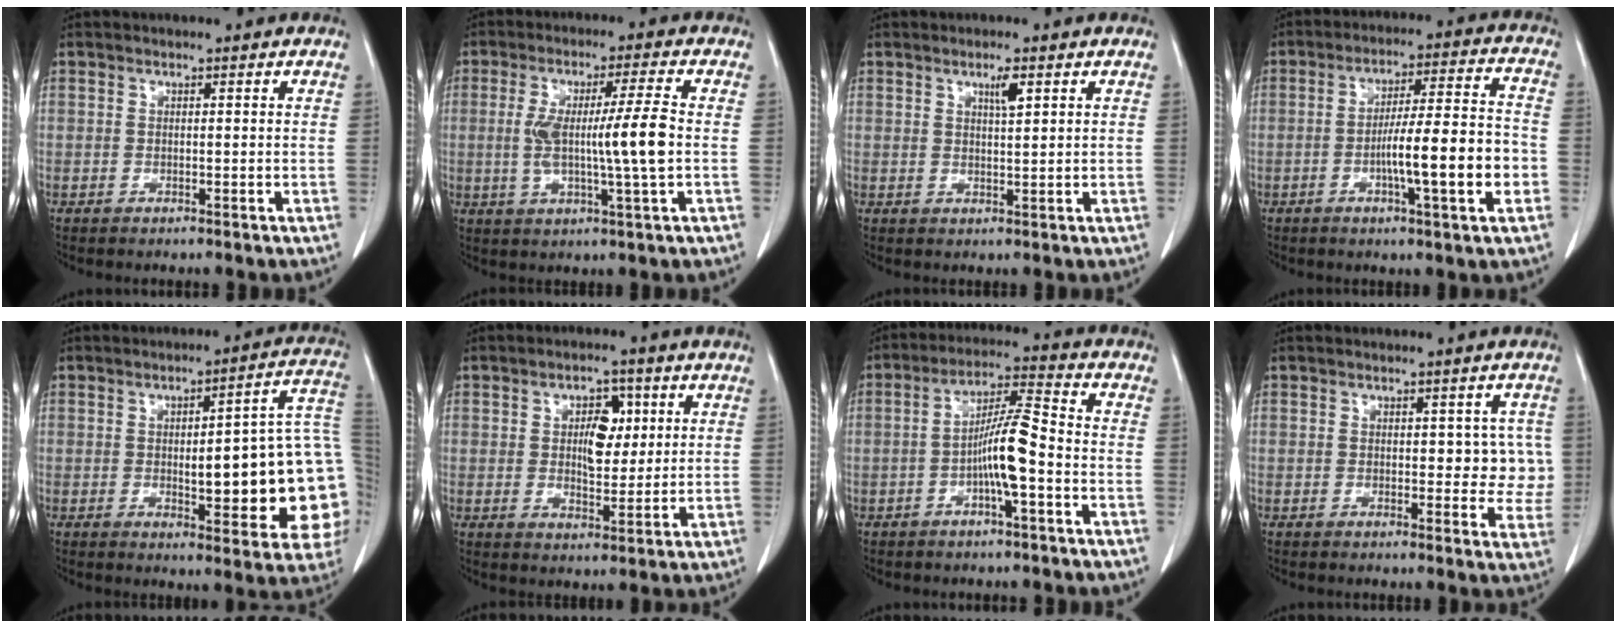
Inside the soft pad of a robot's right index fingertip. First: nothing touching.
{"total": 10.1, "force": [-0.3, -0.3, 10.1], "torque": [-0.188, 0.003, -0.005]}
{"total": 2.4, "force": [1.3, 0.2, 2.0], "torque": [-0.037, -0.002, 0.022]}
{"total": 10.3, "force": [-2.8, 0.4, 9.9], "torque": [-0.157, 0.004, -0.045]}
{"total": 19.3, "force": [-1.7, 4.2, 18.8], "torque": [-0.168, 0.033, -0.006]}
{"total": 6.3, "force": [1.6, 3.3, 5.1], "torque": [-0.079, 0.009, 0.029]}
{"total": 8.3, "force": [-2.3, 0.6, 7.9], "torque": [-0.150, 0.015, -0.043]}
{"total": 4.9, "force": [0.6, 2.9, 3.9], "torque": [-0.024, 0.009, 0.008]}